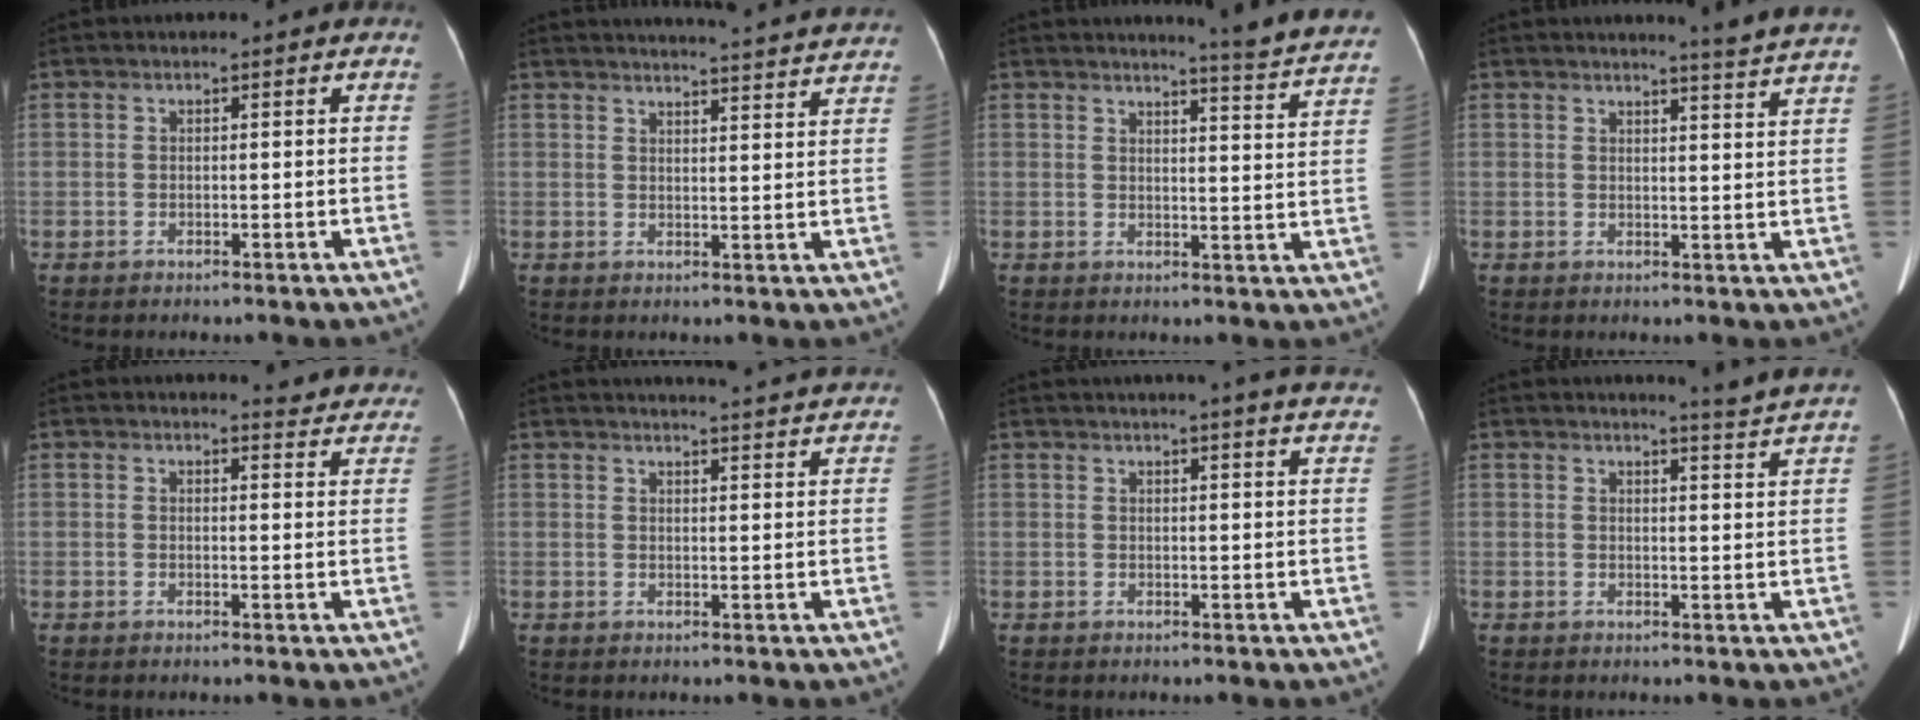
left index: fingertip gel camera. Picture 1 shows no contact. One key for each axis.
{"total": 19.2, "fx": 18.4, "fy": 0.6, "fz": 5.3, "tx": -0.067, "ty": -0.028, "tz": 0.213}
{"total": 12.1, "fx": 11.6, "fy": -1.4, "fz": 3.0, "tx": -0.039, "ty": -0.074, "tz": 0.117}
{"total": 7.4, "fx": 7.0, "fy": -1.6, "fz": 1.9, "tx": -0.033, "ty": -0.034, "tz": 0.067}
{"total": 8.3, "fx": 8.1, "fy": 1.4, "fz": 0.8, "tx": 0.016, "ty": -0.027, "tz": 0.062}
{"total": 16.9, "fx": 16.3, "fy": 0.7, "fz": 4.7, "tx": -0.054, "ty": -0.021, "tz": 0.183}
{"total": 16.8, "fx": 15.4, "fy": 0.3, "fz": 6.7, "tx": -0.088, "ty": -0.021, "tz": 0.171}
{"total": 6.5, "fx": 6.1, "fy": -1.8, "fz": 1.0, "tx": -0.029, "ty": -0.040, "tz": 0.061}